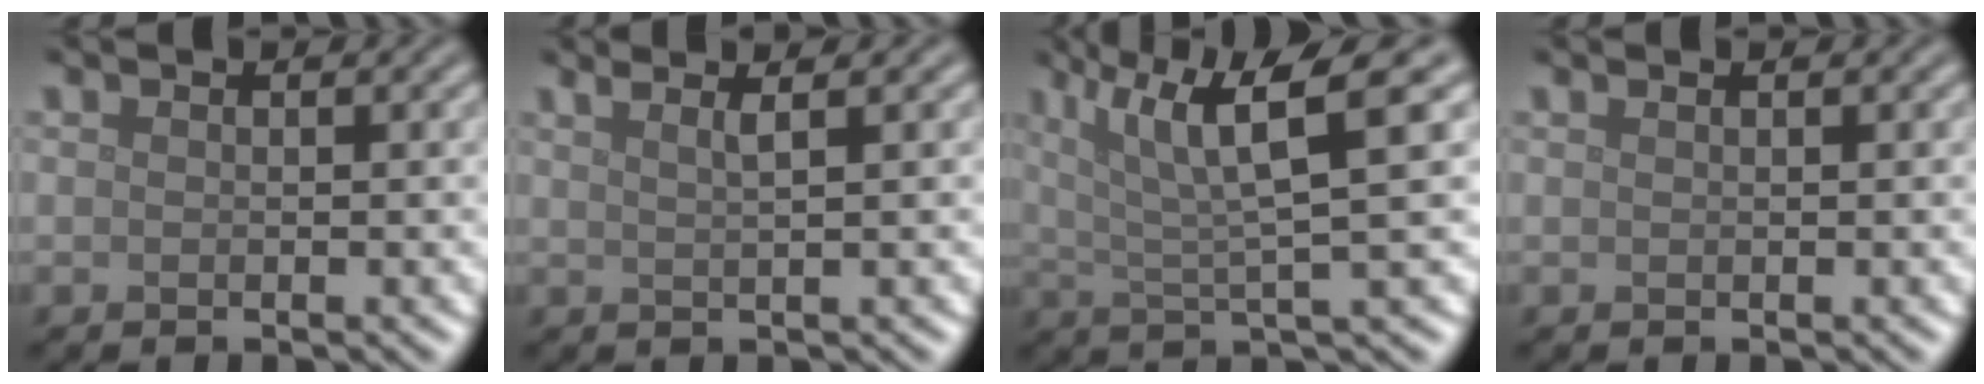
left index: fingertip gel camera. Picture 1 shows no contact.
{"total": 2.8, "force": [1.8, 1.0, 1.8], "torque": [-0.005, 0.009, 0.000]}
{"total": 7.9, "force": [3.6, 1.5, 6.8], "torque": [-0.115, 0.015, 0.064]}
{"total": 0.5, "force": [0.4, 0.2, 0.3], "torque": [-0.003, 0.000, 0.001]}